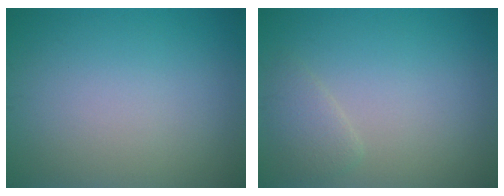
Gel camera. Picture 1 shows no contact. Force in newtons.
{"total": 1.6, "press": 1.6, "slide": 0.2}